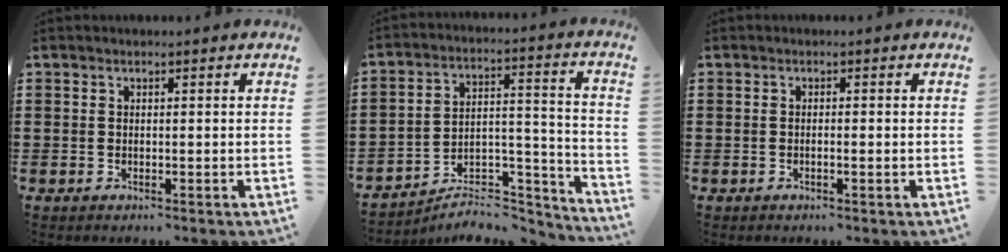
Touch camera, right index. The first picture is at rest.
{"total": 6.4, "force": [-5.7, 1.9, 2.1], "torque": [-0.030, 0.008, -0.111]}
{"total": 0.5, "force": [-0.3, 0.0, 0.4], "torque": [-0.008, -0.001, -0.005]}